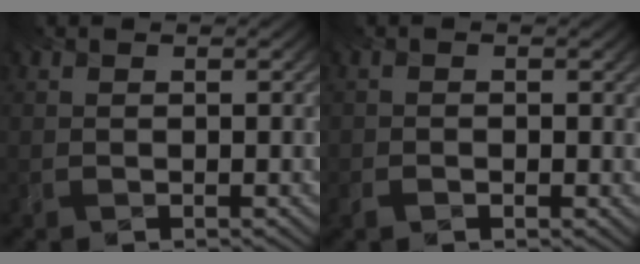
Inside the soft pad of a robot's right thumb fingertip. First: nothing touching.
{"total": 0.6, "force": [-0.4, 0.2, -0.4], "torque": [0.007, -0.001, -0.003]}